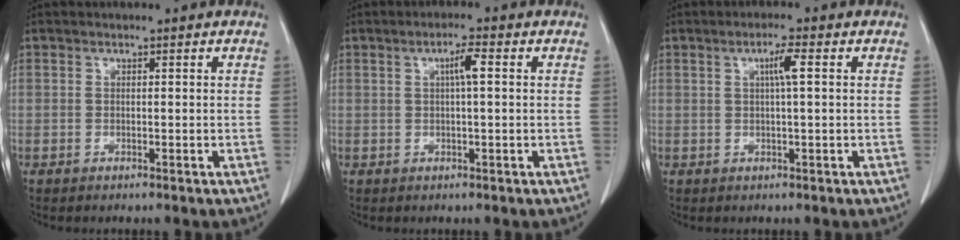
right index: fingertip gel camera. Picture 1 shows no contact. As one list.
[{"total": 2.9, "force": [0.7, 0.3, 2.8], "torque": [-0.048, 0.006, 0.010]}, {"total": 3.0, "force": [0.8, 0.0, 2.9], "torque": [-0.052, 0.003, 0.012]}]